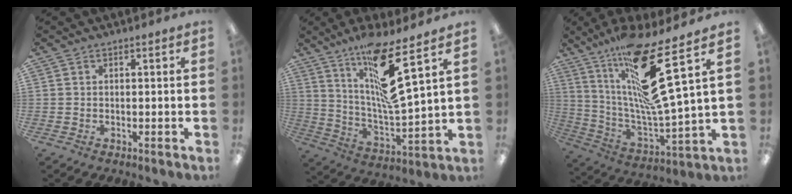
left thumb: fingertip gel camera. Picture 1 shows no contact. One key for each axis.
{"total": 17.2, "fx": 10.5, "fy": 2.8, "fz": 13.3, "tx": -0.253, "ty": -0.055, "tz": 0.164}
{"total": 23.4, "fx": 12.0, "fy": 5.2, "fz": 19.4, "tx": -0.333, "ty": -0.070, "tz": 0.195}